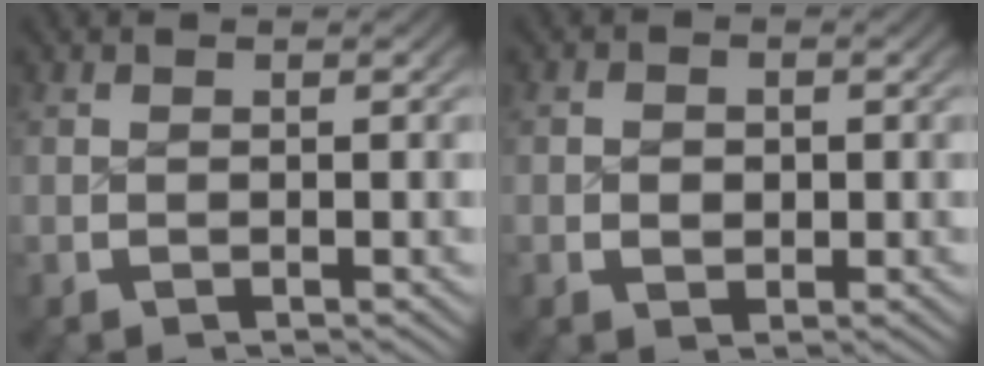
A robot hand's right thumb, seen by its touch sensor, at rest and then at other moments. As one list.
[{"total": 2.0, "force": [-1.4, 1.4, -0.1], "torque": [-0.011, -0.019, -0.019]}]